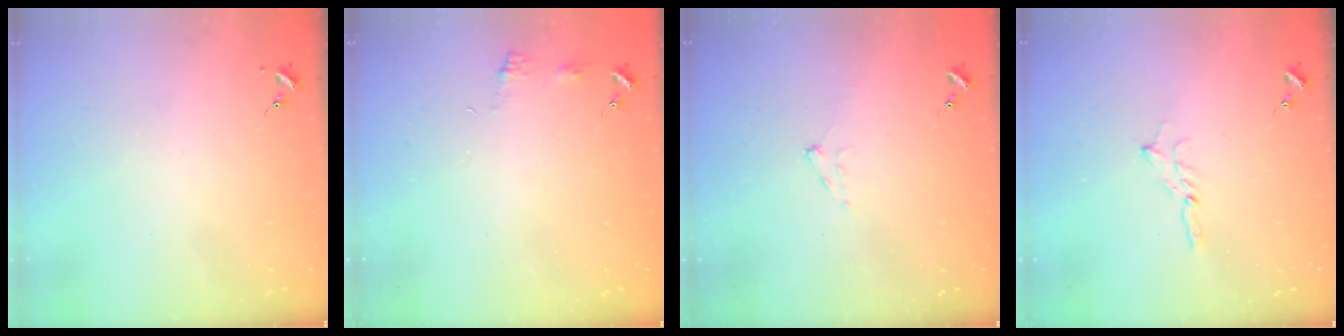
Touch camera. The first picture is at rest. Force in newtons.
{"total": 5.1, "press": 5.0, "slide": 0.7}
{"total": 6.0, "press": 6.0, "slide": 0.6}
{"total": 2.5, "press": 2.5, "slide": 0.2}